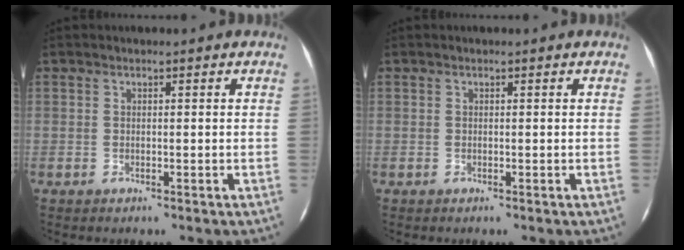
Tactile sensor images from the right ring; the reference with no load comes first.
{"total": 0.0}